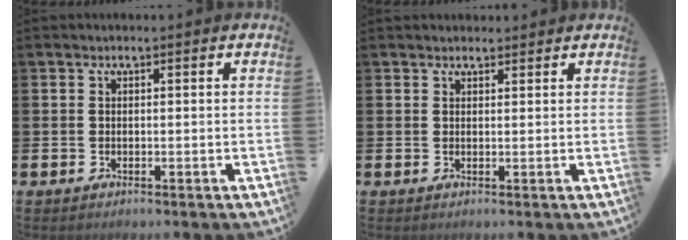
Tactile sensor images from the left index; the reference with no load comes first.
{"total": 1.4, "force": [1.3, 0.4, 0.0], "torque": [0.009, 0.000, 0.022]}